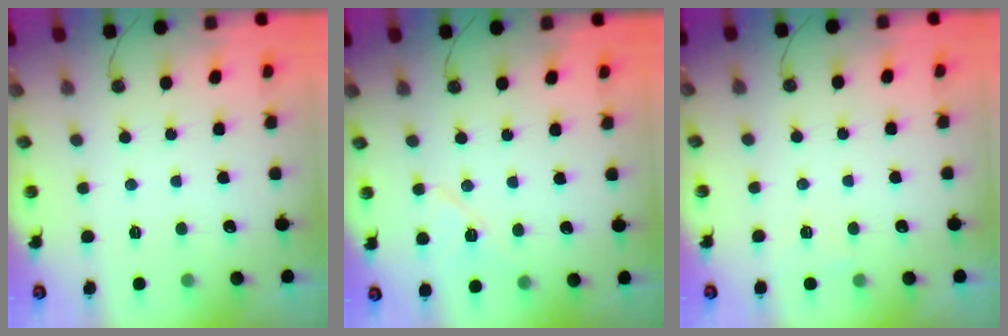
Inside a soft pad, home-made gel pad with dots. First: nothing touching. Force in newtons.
{"total": 8.2, "press": 6.9, "slide": 4.4}
{"total": 2.7, "press": 2.3, "slide": 1.5}